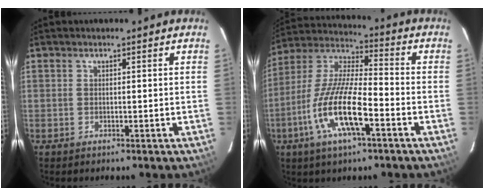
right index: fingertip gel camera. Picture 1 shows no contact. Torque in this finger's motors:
{"motor_torque": [1.39, -0.75, 0.87, 0.21]}